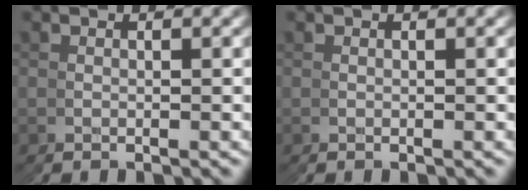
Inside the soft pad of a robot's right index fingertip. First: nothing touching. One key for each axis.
{"total": 0.0}